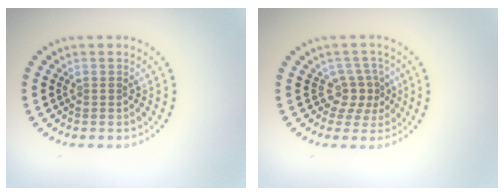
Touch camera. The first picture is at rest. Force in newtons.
{"total": 2.5, "press": 1.7, "slide": 1.8}